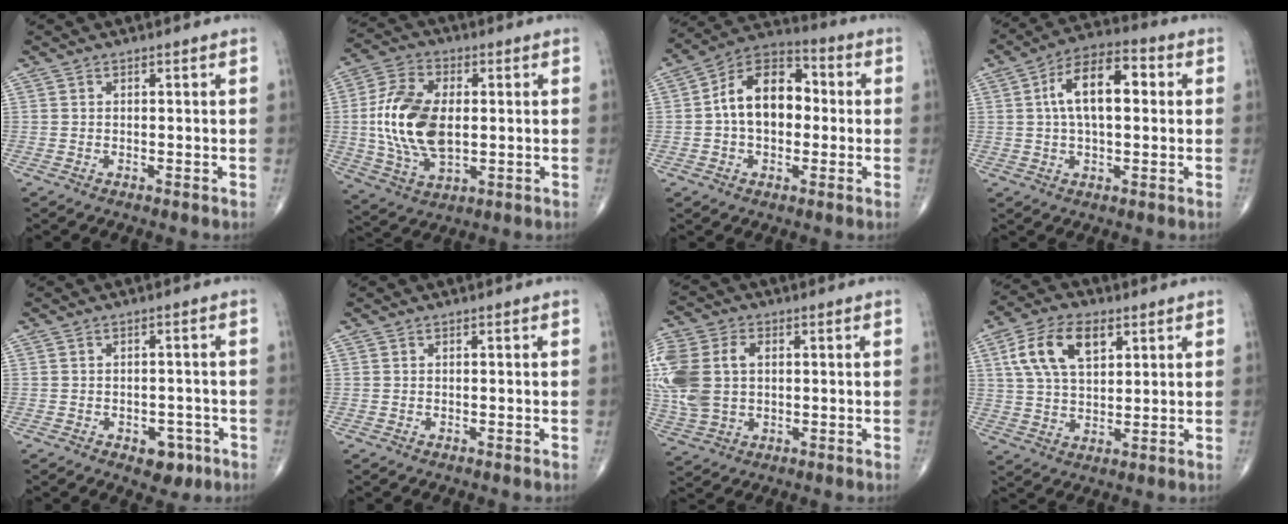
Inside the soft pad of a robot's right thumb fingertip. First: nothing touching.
{"total": 15.8, "force": [0.4, 9.0, 13.0], "torque": [-0.259, 0.001, 0.011]}
{"total": 13.8, "force": [0.4, 9.0, 10.5], "torque": [-0.141, 0.033, -0.008]}
{"total": 12.6, "force": [2.0, 6.3, 10.7], "torque": [-0.171, 0.024, 0.027]}
{"total": 4.6, "force": [-2.3, 3.0, 2.6], "torque": [-0.013, 0.011, -0.025]}
{"total": 0.0}
{"total": 15.9, "force": [1.8, 11.2, 11.2], "torque": [-0.281, 0.009, 0.040]}
{"total": 11.9, "force": [4.6, 6.7, 8.7], "torque": [-0.156, -0.003, 0.086]}